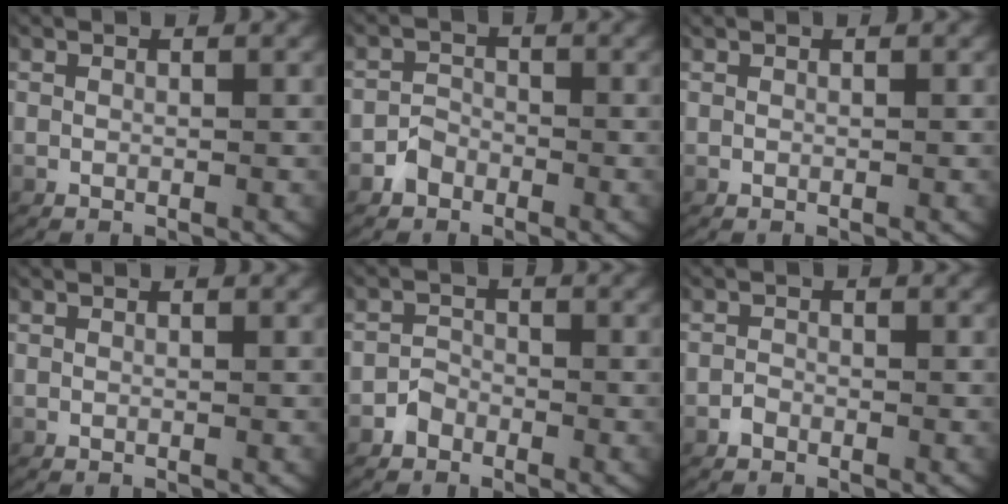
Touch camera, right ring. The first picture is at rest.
{"total": 1.8, "force": [-1.3, 1.3, 0.2], "torque": [-0.004, -0.005, -0.024]}
{"total": 0.0}
{"total": 0.0}
{"total": 1.7, "force": [-1.2, 1.1, 0.1], "torque": [-0.002, -0.005, -0.023]}
{"total": 0.8, "force": [-0.7, 0.3, 0.1], "torque": [-0.005, -0.006, -0.012]}